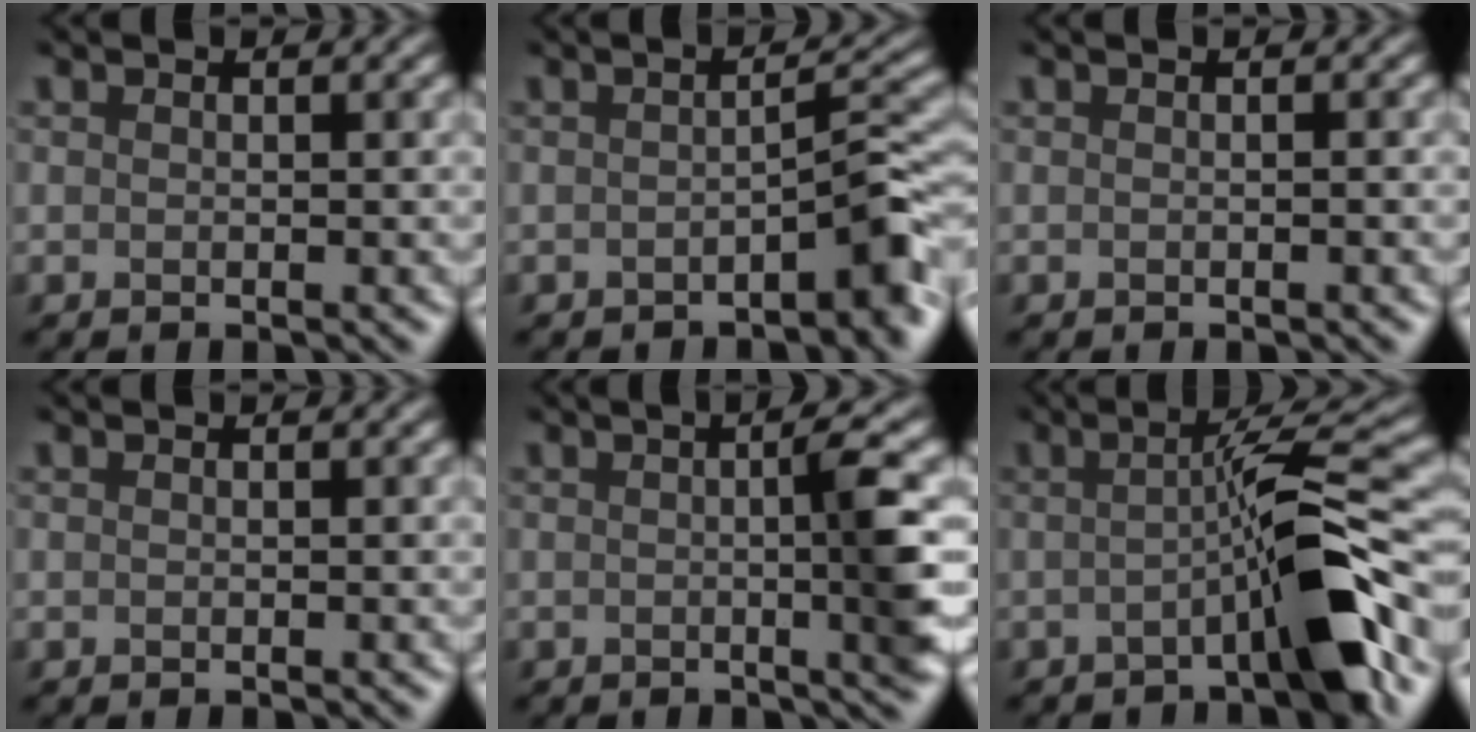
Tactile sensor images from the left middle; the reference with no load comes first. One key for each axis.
{"total": 3.9, "fx": -2.1, "fy": 0.5, "fz": 3.2, "tx": -0.048, "ty": 0.010, "tz": -0.033}
{"total": 0.8, "fx": 0.1, "fy": 0.5, "fz": 0.7, "tx": -0.004, "ty": 0.003, "tz": -0.011}
{"total": 0.0}
{"total": 4.5, "fx": -0.1, "fy": 0.3, "fz": 4.5, "tx": -0.061, "ty": 0.009, "tz": 0.000}
{"total": 6.7, "fx": -1.9, "fy": 0.9, "fz": 6.3, "tx": -0.085, "ty": 0.021, "tz": -0.039}